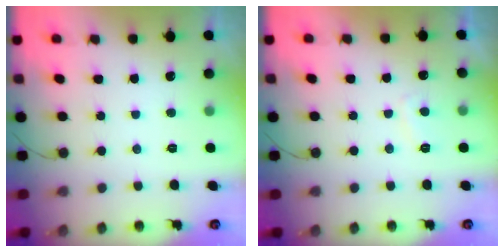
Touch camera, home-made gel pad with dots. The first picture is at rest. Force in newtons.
{"total": 2.6, "press": 2.4, "slide": 0.8}